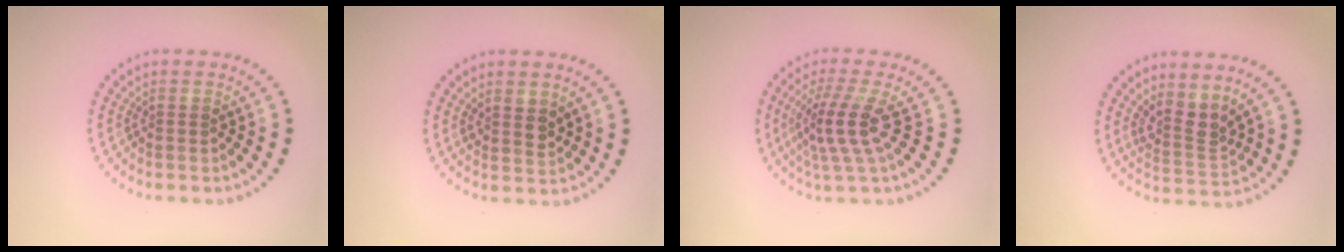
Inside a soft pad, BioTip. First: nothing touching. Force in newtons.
{"total": 1.8, "press": 1.6, "slide": 0.9}
{"total": 4.0, "press": 3.2, "slide": 2.5}
{"total": 2.8, "press": 2.0, "slide": 1.9}